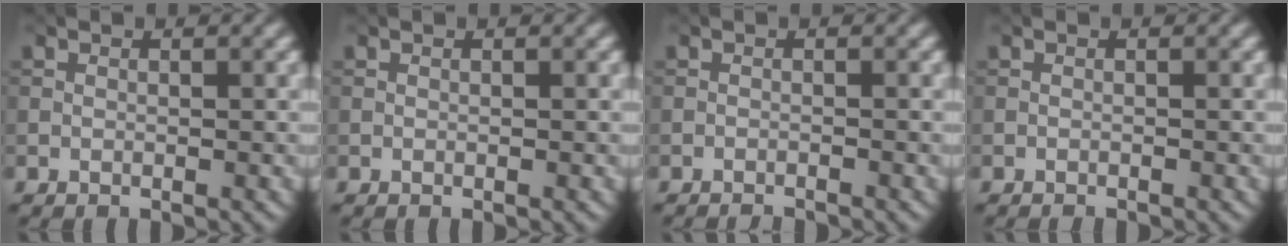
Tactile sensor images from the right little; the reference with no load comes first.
{"total": 0.0}
{"total": 1.4, "force": [-1.3, 0.2, 0.5], "torque": [0.000, 0.000, -0.022]}
{"total": 0.6, "force": [-0.6, 0.1, 0.2], "torque": [0.002, 0.000, -0.010]}